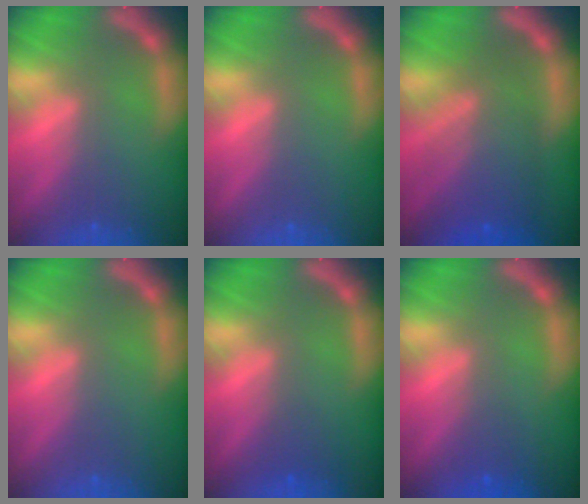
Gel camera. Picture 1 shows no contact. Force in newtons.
{"total": 0.0}
{"total": 8.1}
{"total": 0.0}
{"total": 1.0}
{"total": 1.5}